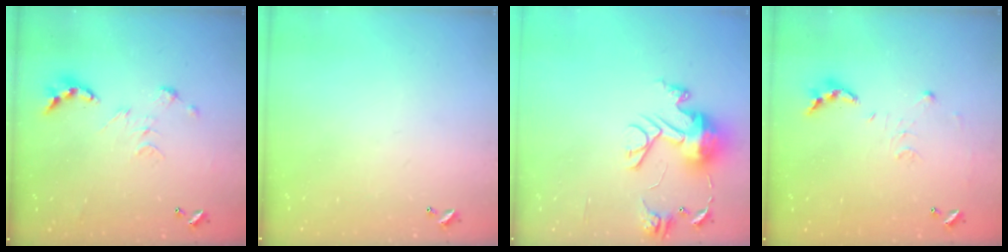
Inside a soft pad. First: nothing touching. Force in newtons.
{"total": 0.0}
{"total": 12.0, "press": 11.9, "slide": 1.2}
{"total": 7.0, "press": 7.0, "slide": 0.5}